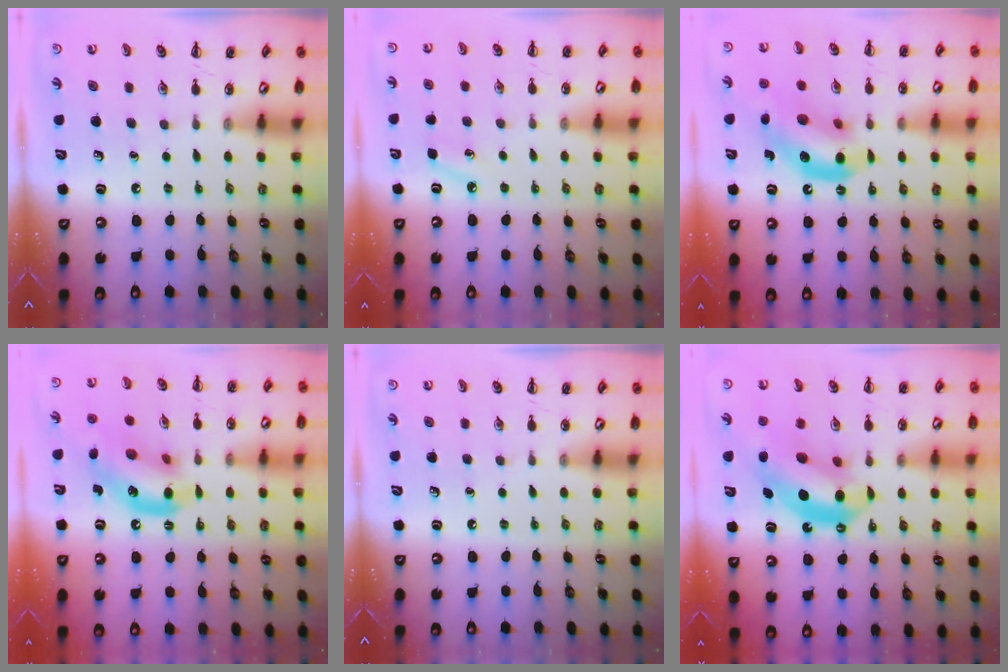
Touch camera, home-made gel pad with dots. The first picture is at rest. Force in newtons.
{"total": 4.0, "press": 3.8, "slide": 1.2}
{"total": 12.8, "press": 12.4, "slide": 3.2}
{"total": 13.7, "press": 13.6, "slide": 2.0}
{"total": 0.0}
{"total": 12.5, "press": 12.0, "slide": 3.5}